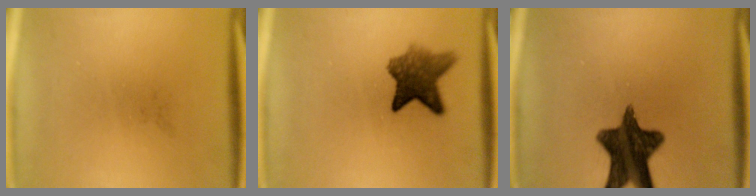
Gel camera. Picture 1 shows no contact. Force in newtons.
{"total": 7.2}
{"total": 13.2}